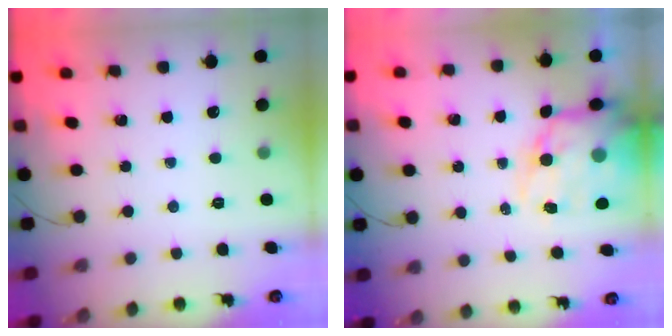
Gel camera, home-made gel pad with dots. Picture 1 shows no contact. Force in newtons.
{"total": 16.0, "press": 15.4, "slide": 4.1}